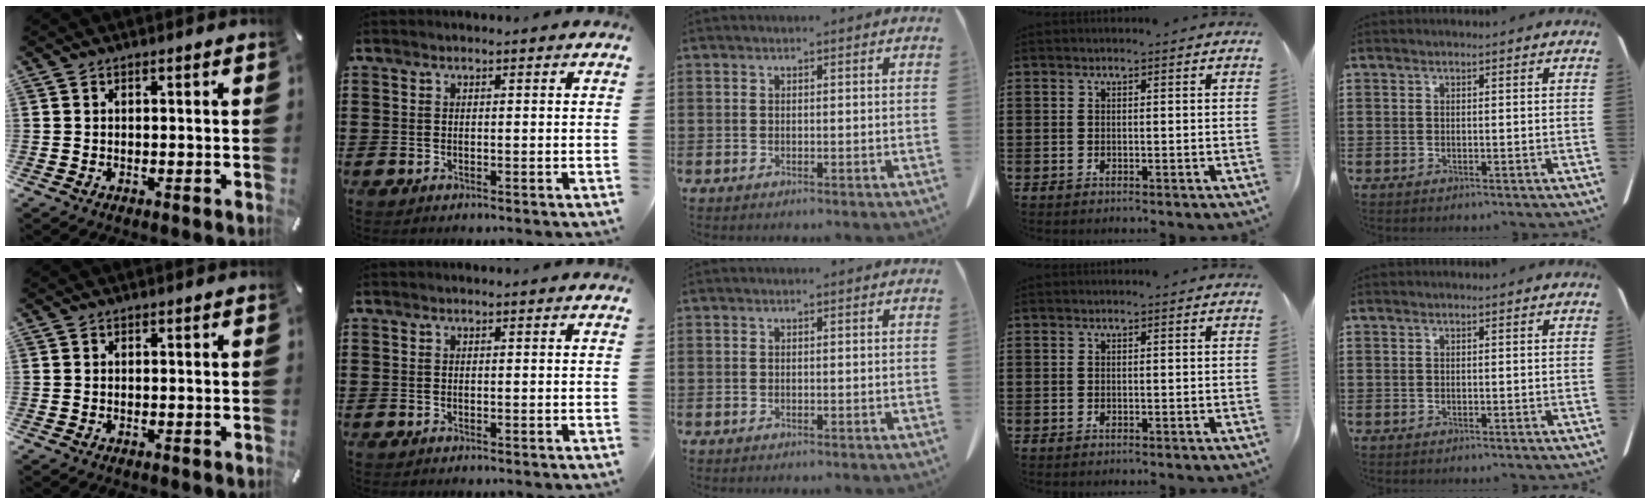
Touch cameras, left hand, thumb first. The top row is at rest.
{}